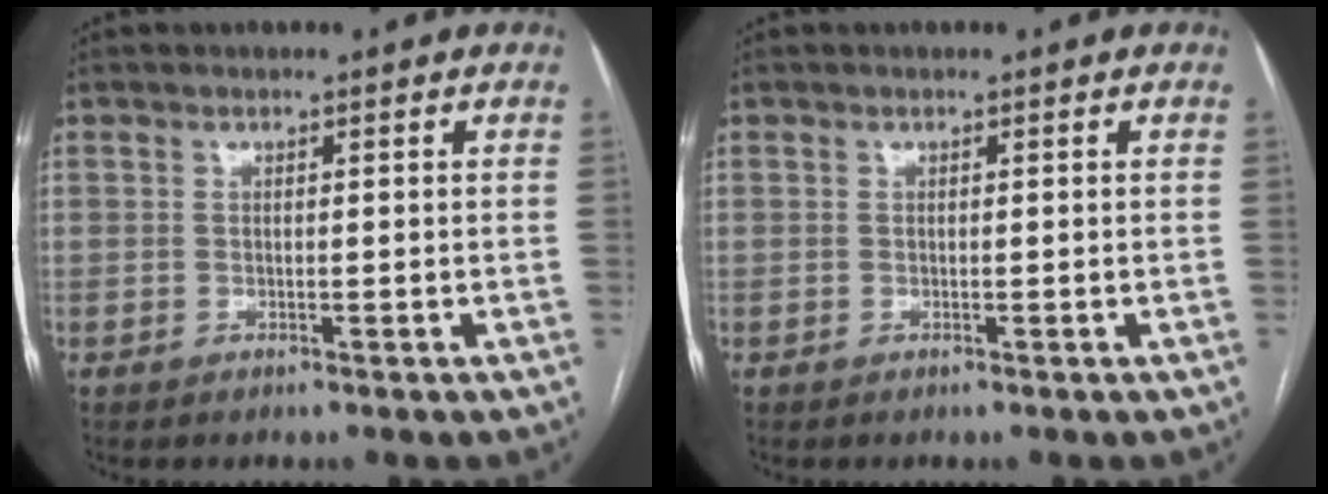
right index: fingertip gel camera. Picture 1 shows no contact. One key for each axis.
{"total": 0.0}